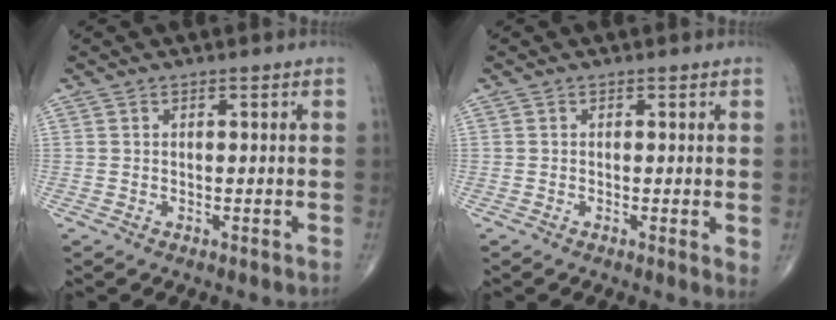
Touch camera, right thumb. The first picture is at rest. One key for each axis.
{"total": 1.9, "fx": 0.0, "fy": 0.4, "fz": 1.8, "tx": -0.028, "ty": -0.006, "tz": -0.005}